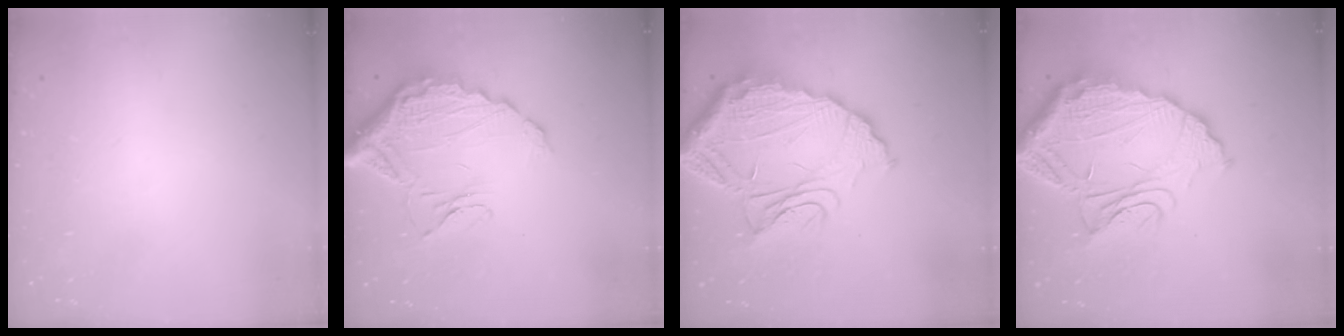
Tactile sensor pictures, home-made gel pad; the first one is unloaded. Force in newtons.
{"total": 15.0, "press": 15.0, "slide": 1.2}
{"total": 19.5, "press": 19.4, "slide": 1.7}
{"total": 19.5, "press": 19.4, "slide": 1.7}